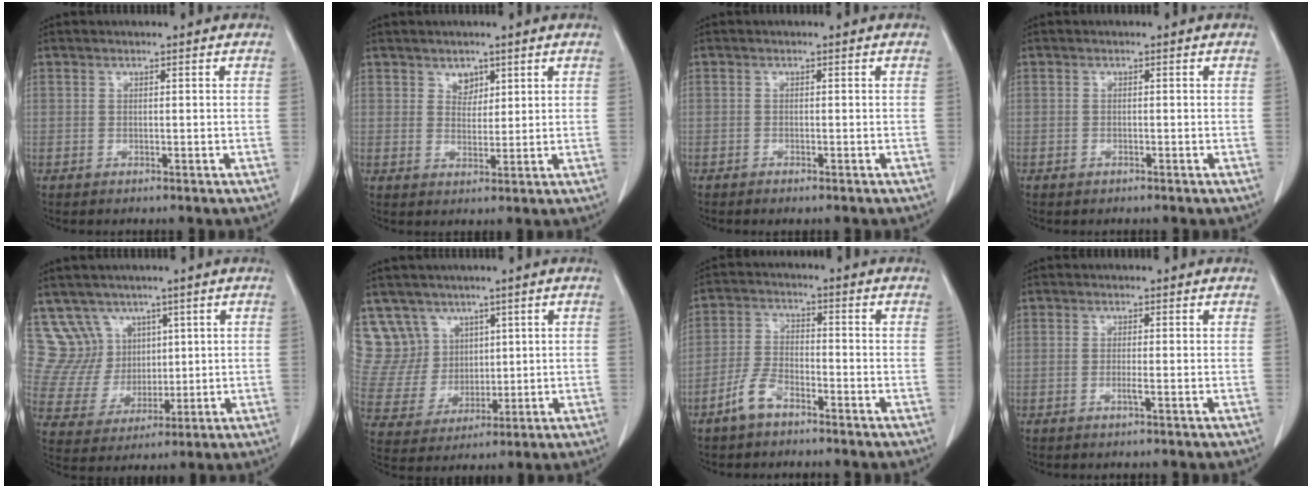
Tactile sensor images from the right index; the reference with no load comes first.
{"total": 2.6, "force": [1.7, 1.8, 0.9], "torque": [-0.012, -0.001, 0.030]}
{"total": 1.2, "force": [-1.0, 0.3, 0.7], "torque": [-0.010, -0.002, -0.011]}
{"total": 0.6, "force": [-0.4, 0.3, 0.3], "torque": [-0.007, 0.000, -0.005]}
{"total": 8.6, "force": [5.3, 6.8, 0.0], "torque": [-0.006, 0.032, 0.117]}
{"total": 9.7, "force": [6.1, 7.5, 0.3], "torque": [-0.017, 0.035, 0.136]}
{"total": 5.4, "force": [-3.8, 2.1, 3.2], "torque": [-0.077, 0.003, -0.075]}
{"total": 1.0, "force": [-0.4, -0.2, 0.9], "torque": [-0.017, 0.000, -0.006]}